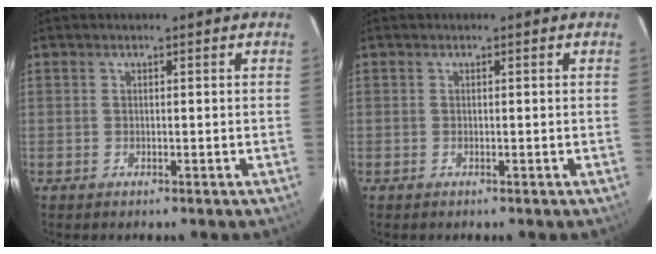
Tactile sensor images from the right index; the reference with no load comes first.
{"total": 0.0}